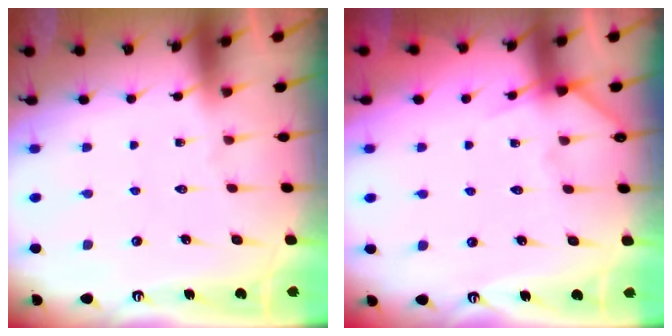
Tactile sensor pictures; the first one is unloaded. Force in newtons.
{"total": 5.3, "press": 5.2, "slide": 0.4}